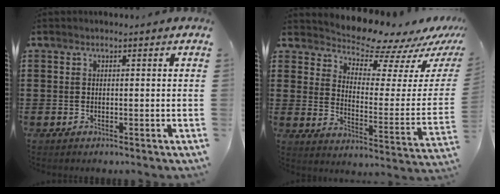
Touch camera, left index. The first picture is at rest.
{"total": 8.7, "force": [8.3, 1.4, 2.1], "torque": [-0.053, -0.076, 0.141]}